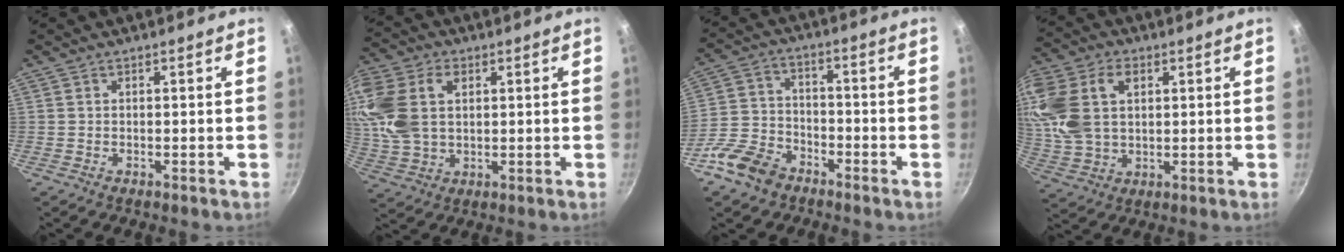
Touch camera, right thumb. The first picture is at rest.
{"total": 14.3, "force": [3.5, 9.6, 10.1], "torque": [-0.205, 0.002, 0.068]}
{"total": 10.3, "force": [-6.6, 6.3, 4.7], "torque": [-0.074, 0.047, -0.137]}
{"total": 15.6, "force": [4.1, 10.4, 10.9], "torque": [-0.220, 0.002, 0.081]}